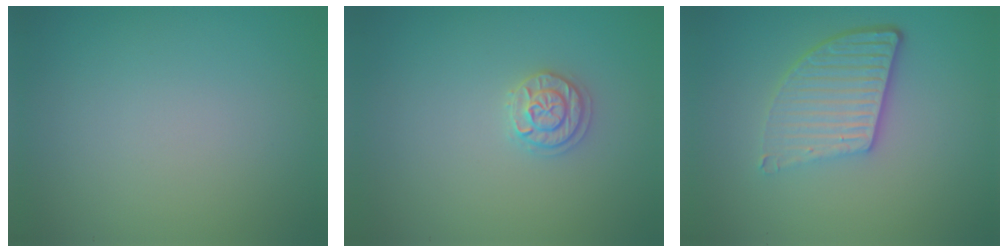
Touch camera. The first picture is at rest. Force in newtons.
{"total": 1.8, "press": 1.8, "slide": 0.1}
{"total": 5.0, "press": 3.7, "slide": 3.4}